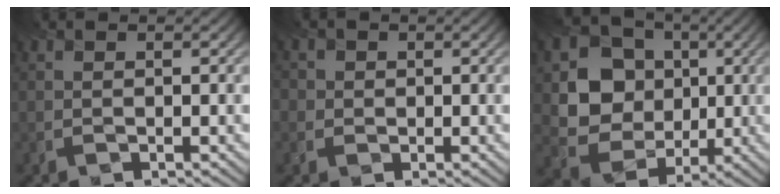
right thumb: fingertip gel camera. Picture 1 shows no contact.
{"total": 2.5, "force": [0.6, 2.3, 0.6], "torque": [-0.015, 0.001, 0.000]}
{"total": 10.7, "force": [1.4, 9.4, 4.9], "torque": [-0.113, -0.014, 0.013]}